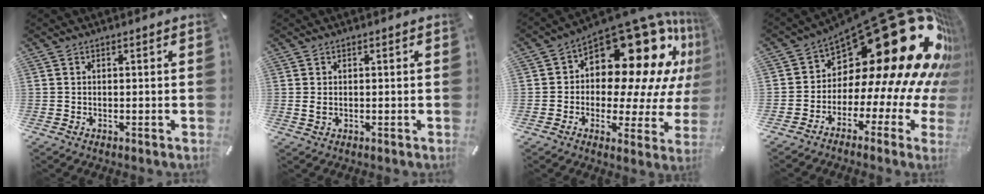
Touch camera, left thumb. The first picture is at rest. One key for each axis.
{"total": 1.9, "fx": 0.0, "fy": 1.4, "fz": 1.3, "tx": -0.017, "ty": 0.000, "tz": -0.002}
{"total": 21.9, "fx": 10.1, "fy": 11.6, "fz": 15.5, "tx": -0.213, "ty": -0.095, "tz": 0.173}
{"total": 30.7, "fx": 13.6, "fy": 14.0, "fz": 23.7, "tx": -0.321, "ty": -0.147, "tz": 0.266}